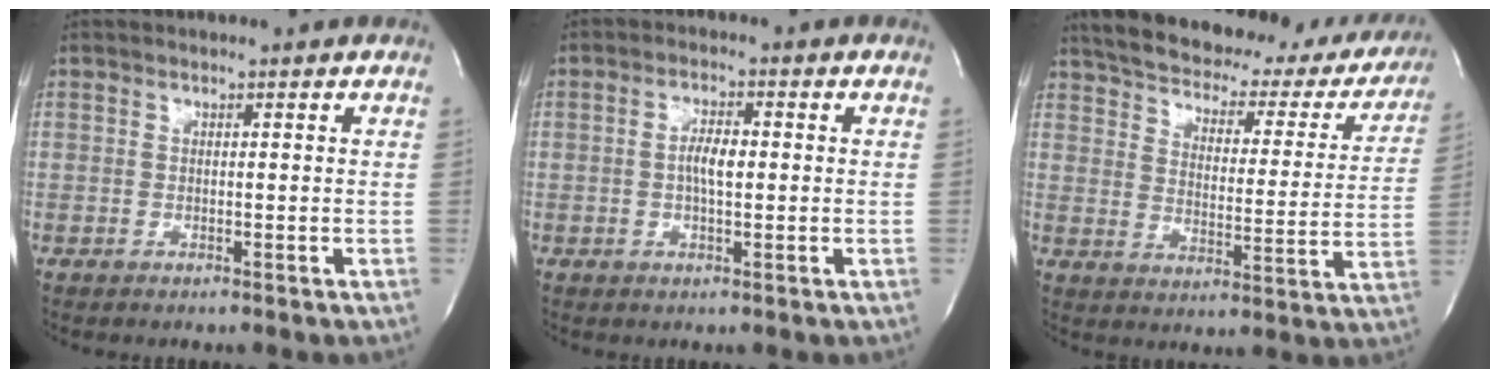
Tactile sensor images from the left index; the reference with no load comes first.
{"total": 3.4, "force": [-0.1, 1.1, 3.3], "torque": [-0.060, 0.002, -0.005]}
{"total": 27.8, "force": [24.0, 9.1, 10.6], "torque": [-0.168, -0.023, 0.291]}